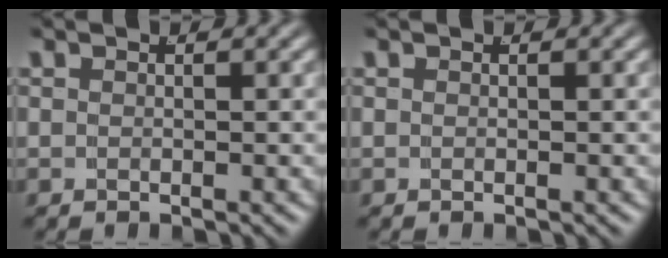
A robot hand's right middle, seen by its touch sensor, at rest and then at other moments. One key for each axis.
{"total": 0.0}